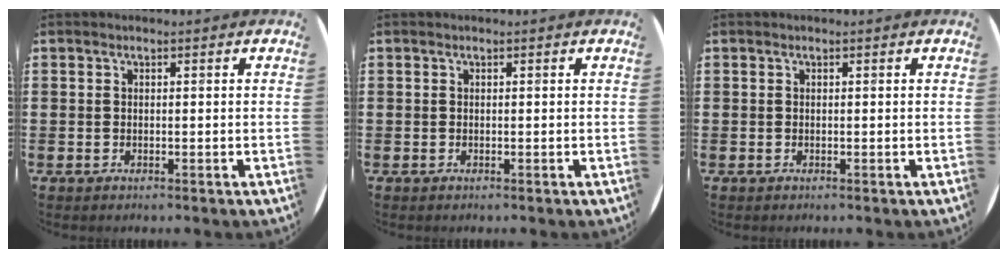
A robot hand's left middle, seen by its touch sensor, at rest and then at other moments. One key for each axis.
{"total": 0.0}
{"total": 0.0}